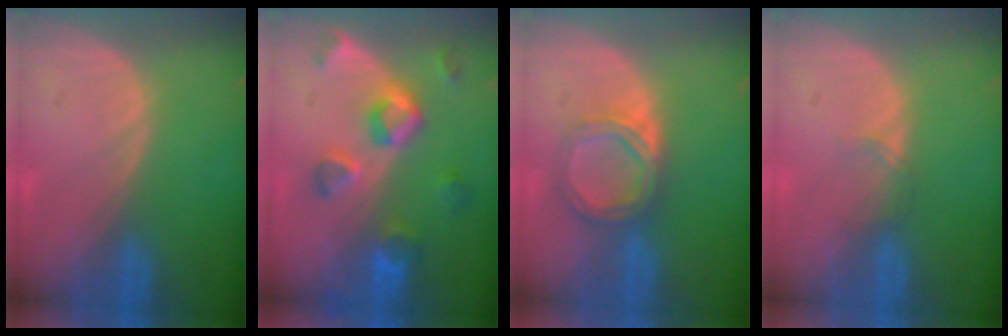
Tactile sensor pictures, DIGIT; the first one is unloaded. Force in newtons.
{"total": 7.8, "press": 7.0, "slide": 3.4}
{"total": 5.4, "press": 5.2, "slide": 1.6}
{"total": 1.3, "press": 1.2, "slide": 0.2}